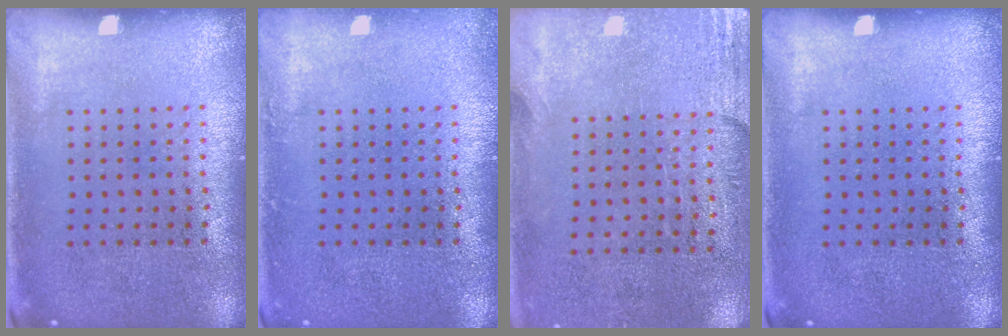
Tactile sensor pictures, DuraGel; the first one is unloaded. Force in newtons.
{"total": 0.7, "press": 0.7, "slide": 0.1}
{"total": 2.8, "press": 2.4, "slide": 1.4}
{"total": 0.0}